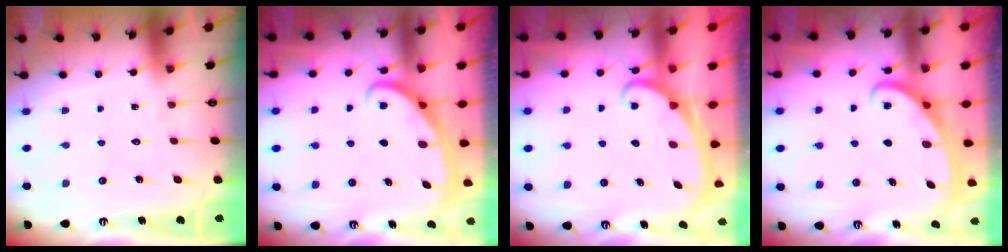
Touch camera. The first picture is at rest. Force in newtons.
{"total": 2.5, "press": 2.5, "slide": 0.4}
{"total": 2.4, "press": 2.4, "slide": 0.3}
{"total": 2.7, "press": 2.7, "slide": 0.4}